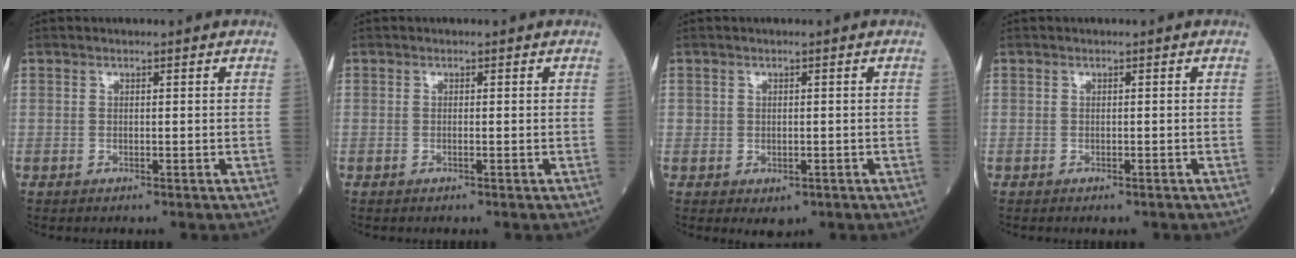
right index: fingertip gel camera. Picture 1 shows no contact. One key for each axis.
{"total": 0.0}
{"total": 2.2, "fx": -0.8, "fy": 1.6, "fz": 1.2, "tx": -0.009, "ty": -0.001, "tz": -0.001}
{"total": 1.0, "fx": -0.8, "fy": 0.2, "fz": 0.5, "tx": -0.009, "ty": -0.002, "tz": -0.009}